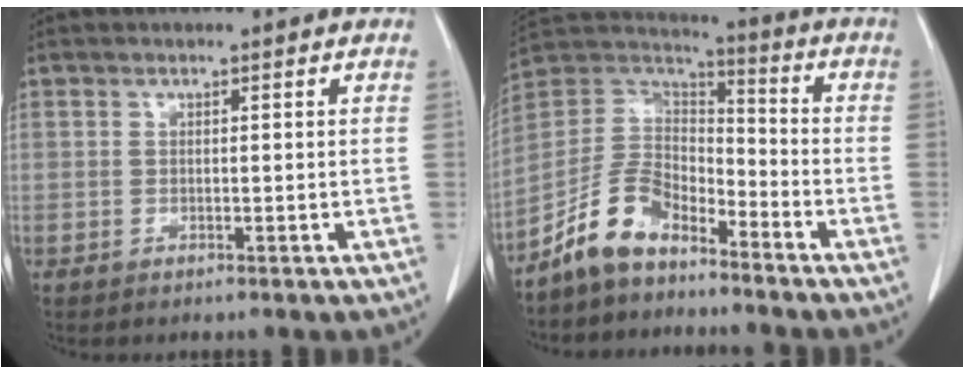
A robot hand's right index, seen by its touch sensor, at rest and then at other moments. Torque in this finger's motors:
{"motor_torque": [-0.04, 0.00, -0.06, -0.08]}